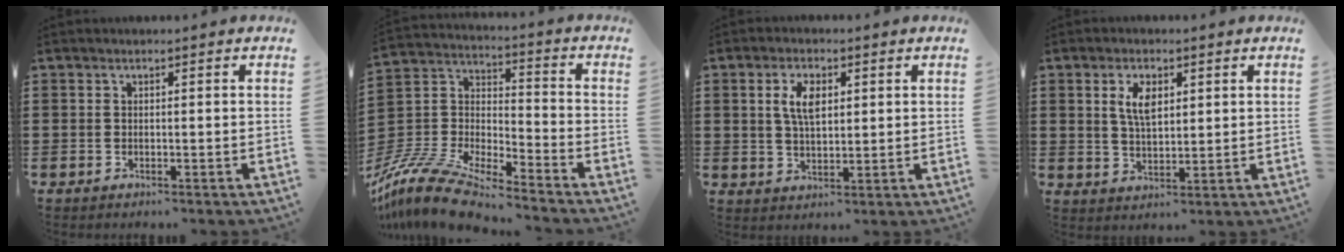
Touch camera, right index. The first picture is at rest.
{"total": 11.4, "force": [-10.5, 1.6, 4.3], "torque": [-0.110, 0.012, -0.216]}
{"total": 5.0, "force": [1.7, 2.2, 4.1], "torque": [-0.079, 0.009, 0.027]}
{"total": 4.8, "force": [2.1, 2.1, 3.8], "torque": [-0.081, 0.010, 0.036]}